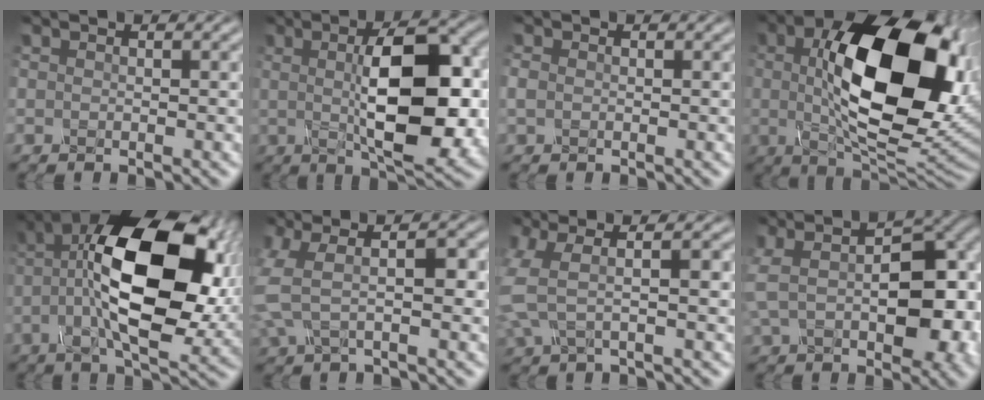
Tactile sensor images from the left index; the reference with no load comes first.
{"total": 10.8, "force": [0.7, 3.9, 10.1], "torque": [-0.146, 0.004, 0.010]}
{"total": 0.7, "force": [-0.2, 0.6, 0.3], "torque": [-0.010, -0.003, -0.005]}
{"total": 16.3, "force": [2.6, 8.1, 13.9], "torque": [-0.221, 0.000, 0.046]}
{"total": 15.7, "force": [1.0, 7.3, 13.8], "torque": [-0.229, 0.012, 0.008]}
{"total": 5.3, "force": [0.6, 2.4, 4.7], "torque": [-0.104, 0.005, 0.006]}
{"total": 4.1, "force": [0.6, 1.6, 3.8], "torque": [-0.090, 0.001, 0.008]}
{"total": 9.6, "force": [-0.3, 4.9, 8.3], "torque": [-0.146, 0.000, -0.006]}